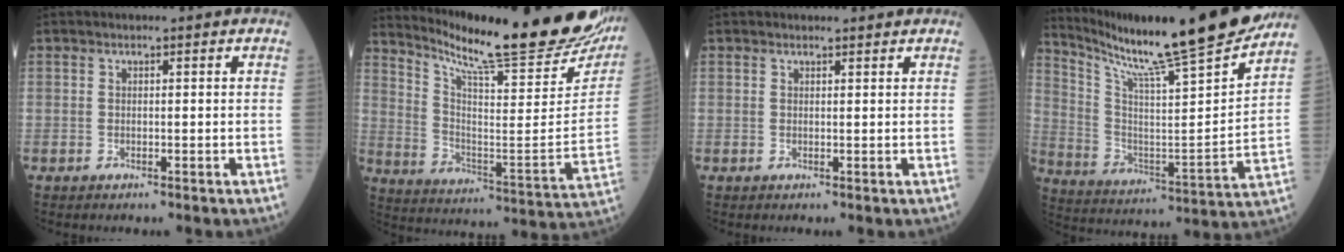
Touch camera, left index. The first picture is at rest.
{"total": 28.6, "force": [24.8, 1.9, 14.1], "torque": [-0.234, -0.094, 0.338]}
{"total": 1.3, "force": [1.3, 0.2, 0.1], "torque": [-0.011, 0.002, 0.018]}
{"total": 24.7, "force": [20.9, -0.5, 13.1], "torque": [-0.227, -0.048, 0.325]}